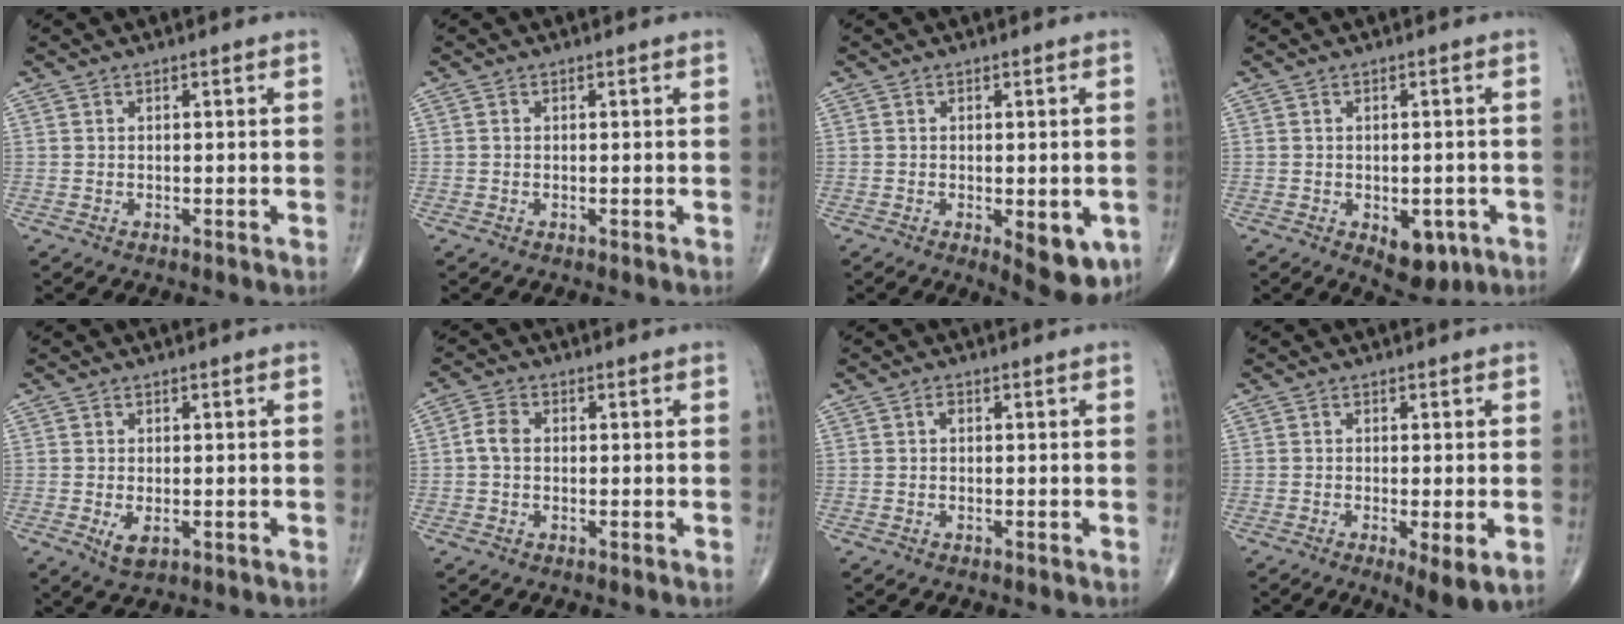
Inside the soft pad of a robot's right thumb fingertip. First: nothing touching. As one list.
[{"total": 0.0}, {"total": 8.0, "force": [-2.4, 3.3, 6.9], "torque": [-0.071, -0.011, -0.025]}, {"total": 6.6, "force": [-2.5, 3.8, 4.8], "torque": [-0.039, 0.003, -0.021]}, {"total": 3.0, "force": [-0.8, 1.5, 2.5], "torque": [-0.044, -0.007, -0.009]}, {"total": 3.1, "force": [-0.1, 2.3, 2.1], "torque": [-0.041, 0.009, -0.008]}, {"total": 0.8, "force": [0.1, 0.5, 0.6], "torque": [-0.007, 0.003, -0.001]}, {"total": 5.6, "force": [-1.7, 1.3, 5.2], "torque": [-0.088, -0.018, -0.028]}]